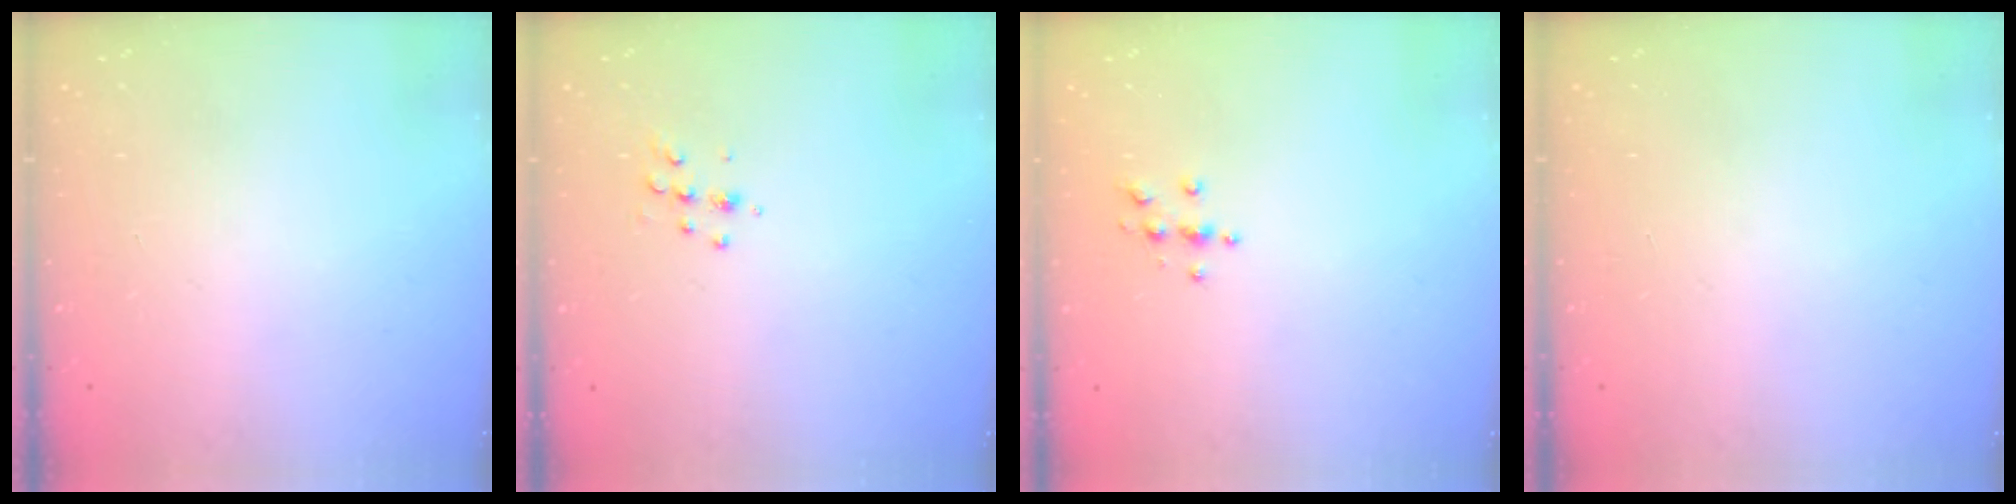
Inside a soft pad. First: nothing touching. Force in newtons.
{"total": 5.4, "press": 5.4, "slide": 0.6}
{"total": 3.9, "press": 3.8, "slide": 0.5}
{"total": 0.0}